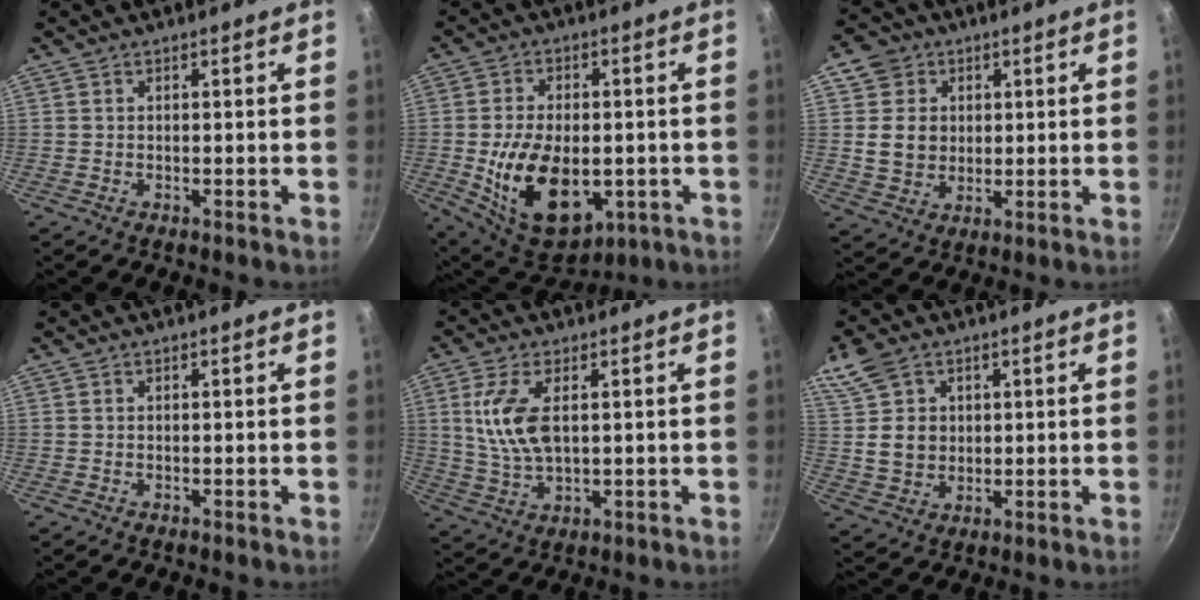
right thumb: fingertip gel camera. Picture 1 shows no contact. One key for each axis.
{"total": 18.1, "fx": -3.1, "fy": 11.3, "fz": 13.8, "tx": -0.217, "ty": -0.005, "tz": -0.033}
{"total": 8.7, "fx": 2.2, "fy": 7.7, "fz": 3.3, "tx": -0.018, "ty": -0.006, "tz": 0.041}
{"total": 0.0}
{"total": 9.6, "fx": 2.0, "fy": 4.7, "fz": 8.1, "tx": -0.164, "ty": -0.004, "tz": 0.043}
{"total": 9.6, "fx": 3.8, "fy": 7.3, "fz": 5.0, "tx": -0.078, "ty": -0.019, "tz": 0.075}